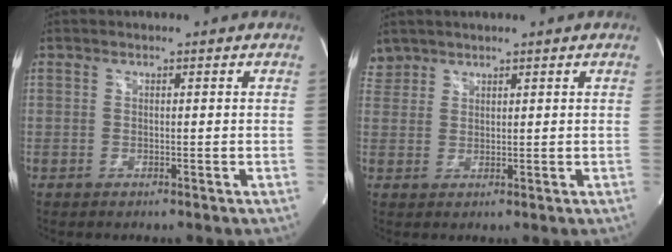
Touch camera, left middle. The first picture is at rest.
{"total": 2.5, "force": [2.2, 1.2, -0.4], "torque": [0.010, 0.012, 0.044]}